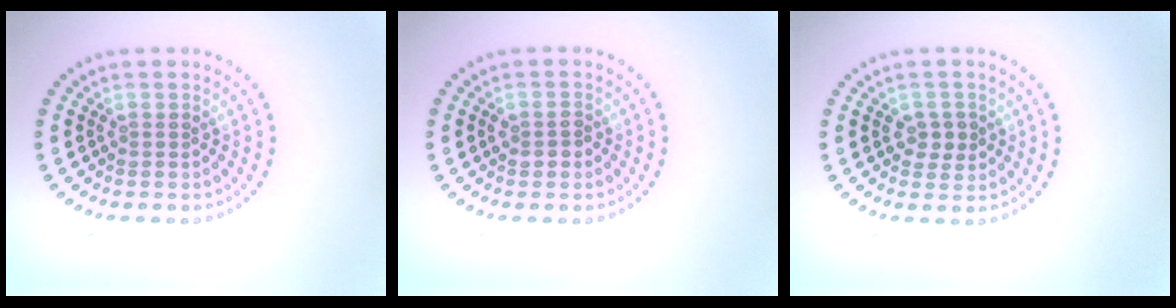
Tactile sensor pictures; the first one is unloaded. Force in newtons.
{"total": 1.5, "press": 1.5, "slide": 0.1}
{"total": 1.9, "press": 1.8, "slide": 0.6}